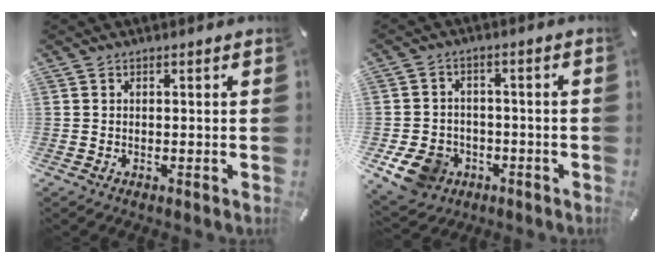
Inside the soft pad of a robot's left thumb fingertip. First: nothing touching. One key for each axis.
{"total": 9.2, "fx": -4.0, "fy": 7.3, "fz": 3.8, "tx": -0.090, "ty": 0.024, "tz": -0.072}